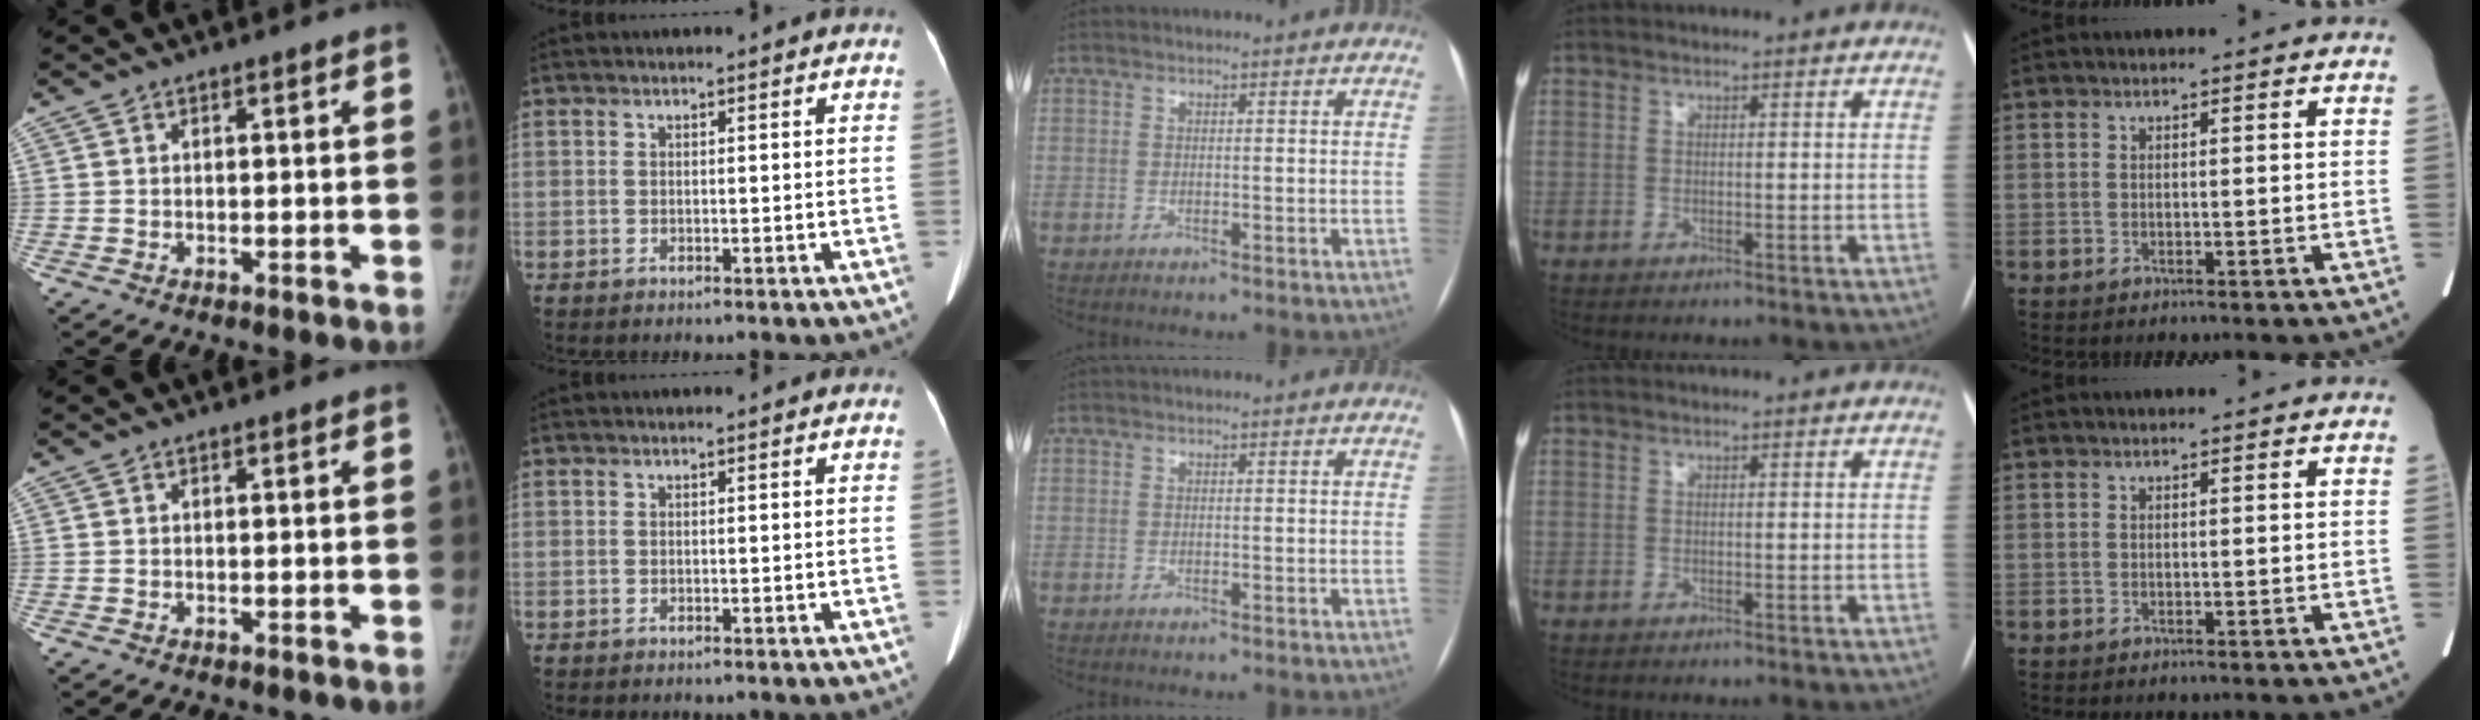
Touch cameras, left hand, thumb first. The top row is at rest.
{}